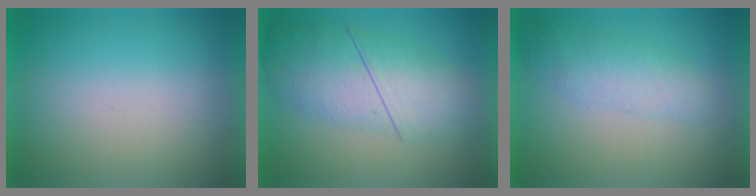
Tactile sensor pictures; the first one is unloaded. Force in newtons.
{"total": 4.9}
{"total": 2.3}